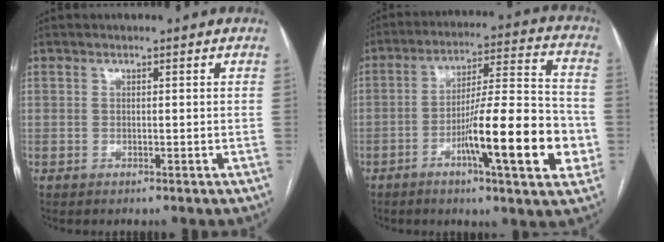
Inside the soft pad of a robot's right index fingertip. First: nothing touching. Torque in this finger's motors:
{"motor_torque": [1.41, -0.73, 0.78, 0.21]}